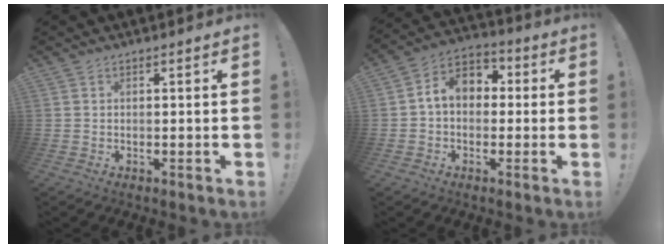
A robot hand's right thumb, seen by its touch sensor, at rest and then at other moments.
{"total": 9.0, "force": [1.0, 6.6, 5.9], "torque": [-0.096, 0.018, 0.026]}